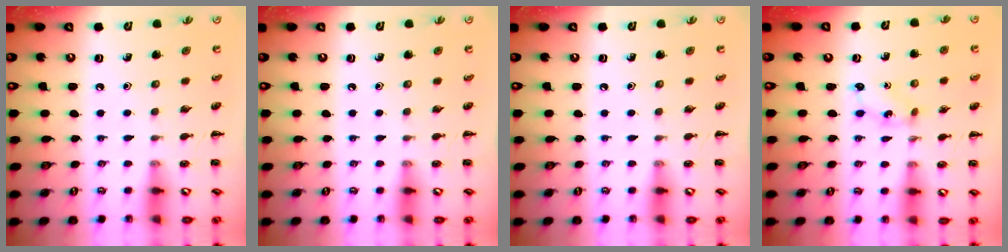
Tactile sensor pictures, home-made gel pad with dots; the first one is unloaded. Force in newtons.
{"total": 0.0}
{"total": 0.0}
{"total": 1.8, "press": 1.8, "slide": 0.3}